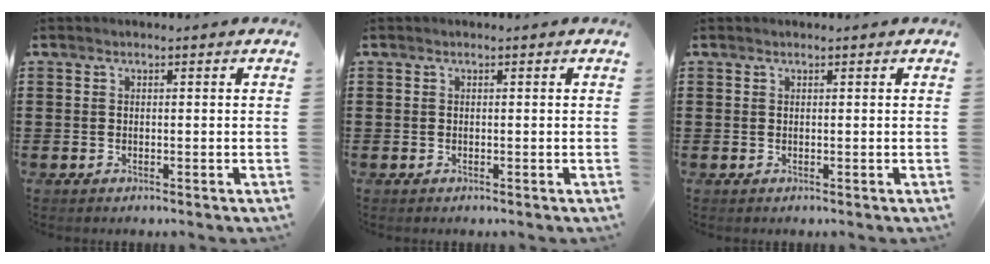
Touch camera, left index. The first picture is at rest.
{"total": 0.0}
{"total": 0.0}